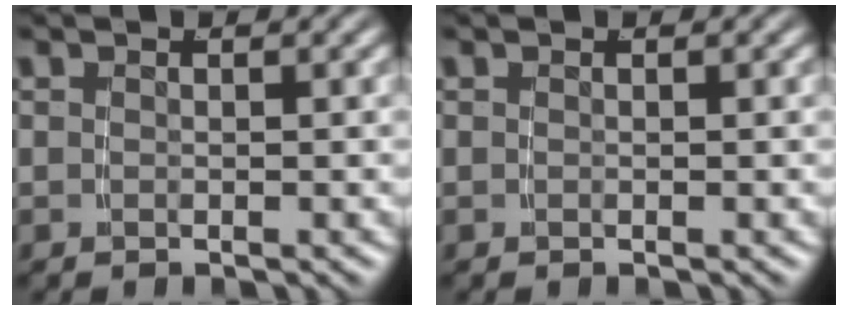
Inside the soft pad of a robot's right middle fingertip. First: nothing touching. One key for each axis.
{"total": 0.0}